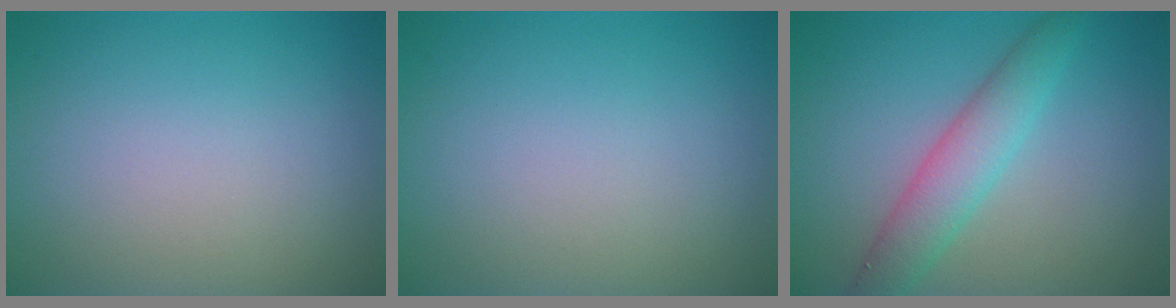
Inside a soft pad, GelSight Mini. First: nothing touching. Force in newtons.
{"total": 0.0}
{"total": 4.1, "press": 4.1, "slide": 0.1}